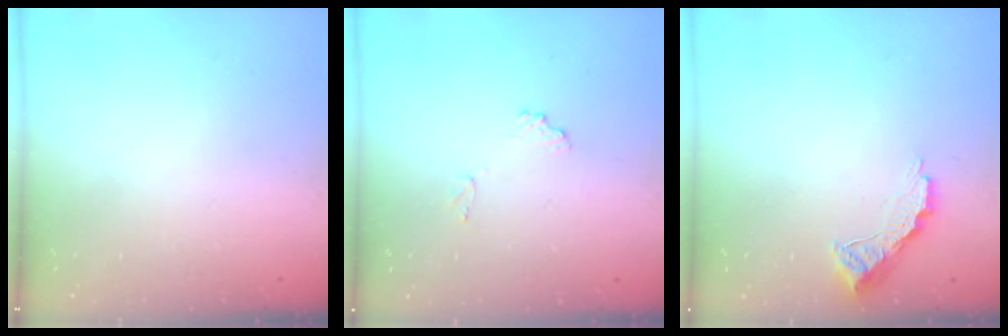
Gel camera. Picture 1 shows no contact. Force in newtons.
{"total": 7.7, "press": 7.7, "slide": 0.5}
{"total": 8.5, "press": 8.4, "slide": 0.5}